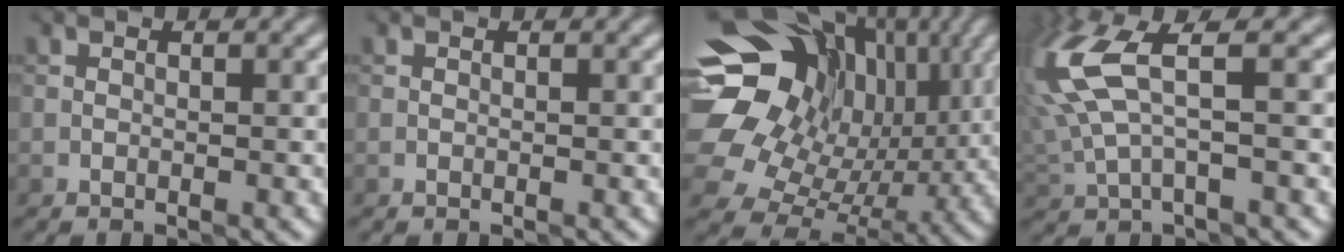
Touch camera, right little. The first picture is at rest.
{"total": 0.0}
{"total": 18.9, "force": [5.3, 15.7, 9.1], "torque": [-0.189, 0.043, 0.098]}
{"total": 7.8, "force": [2.9, 2.8, 6.7], "torque": [-0.175, 0.010, 0.056]}